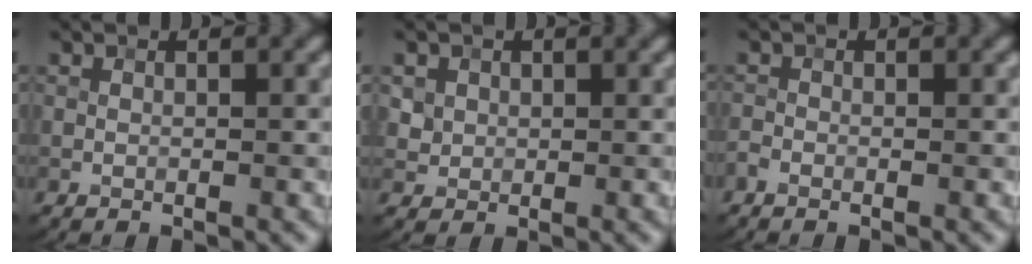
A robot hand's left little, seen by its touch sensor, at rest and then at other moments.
{"total": 2.7, "force": [1.1, 2.3, 0.9], "torque": [-0.022, -0.001, 0.031]}
{"total": 0.8, "force": [-0.6, 0.3, 0.3], "torque": [-0.006, 0.001, -0.016]}